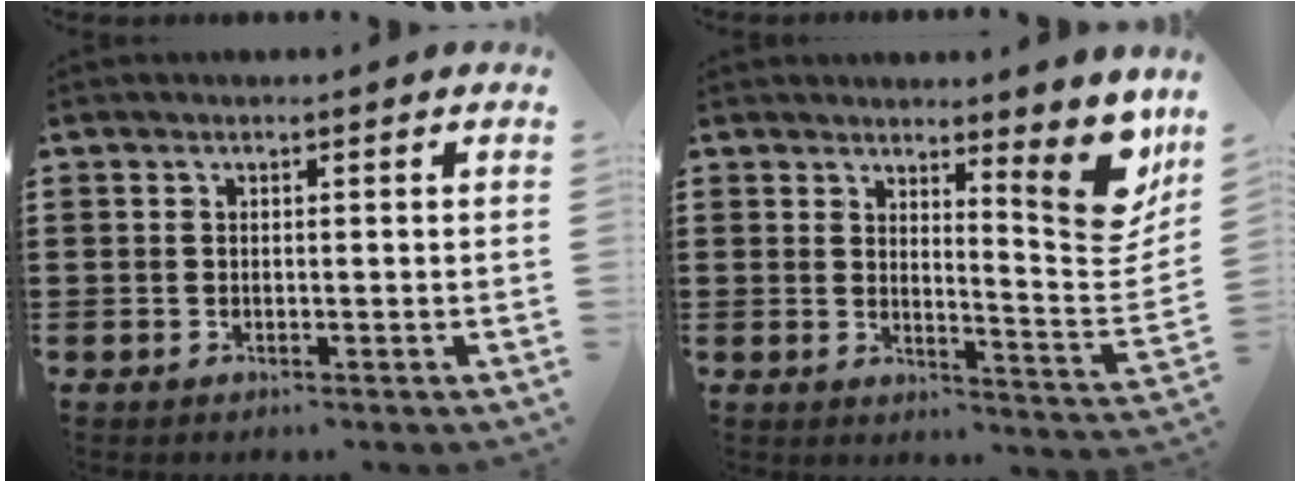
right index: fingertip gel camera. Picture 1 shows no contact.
{"total": 8.0, "force": [5.6, 1.4, 5.6], "torque": [-0.077, -0.059, 0.089]}